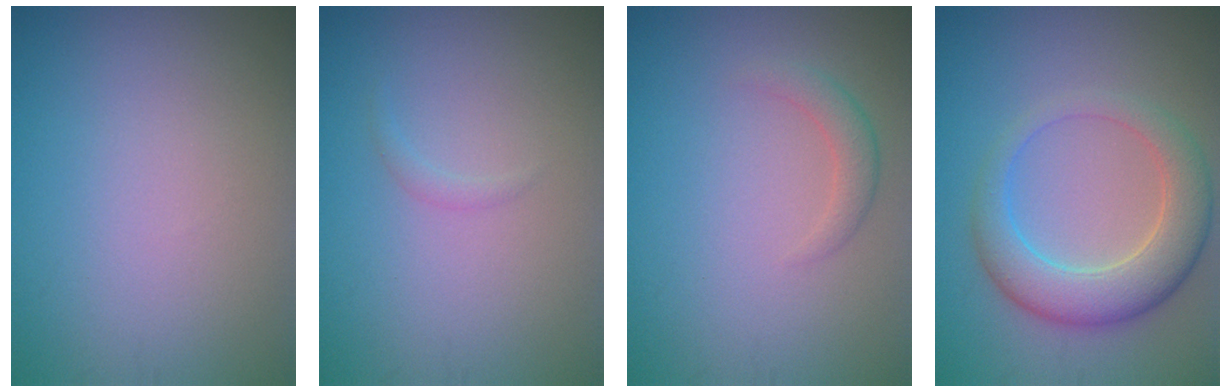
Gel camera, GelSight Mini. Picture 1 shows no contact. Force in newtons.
{"total": 0.6, "press": 0.6, "slide": 0.0}
{"total": 1.6, "press": 1.6, "slide": 0.1}
{"total": 5.6, "press": 5.5, "slide": 0.4}